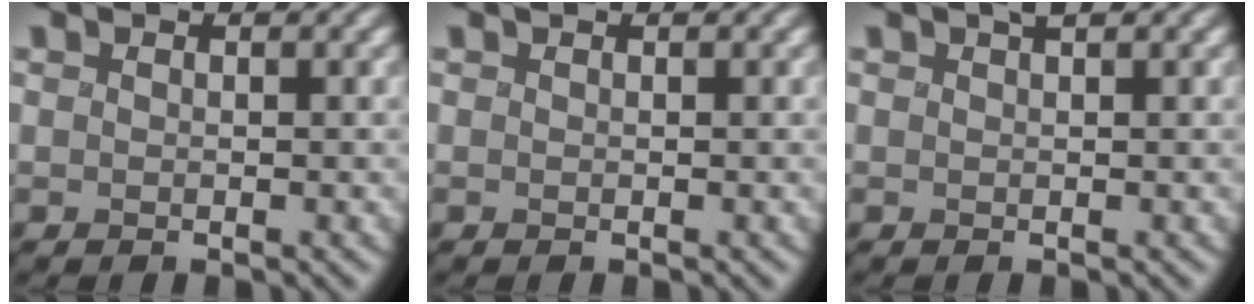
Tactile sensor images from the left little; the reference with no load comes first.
{"total": 0.0}
{"total": 0.9, "force": [0.4, 0.2, 0.7], "torque": [-0.006, 0.001, 0.004]}